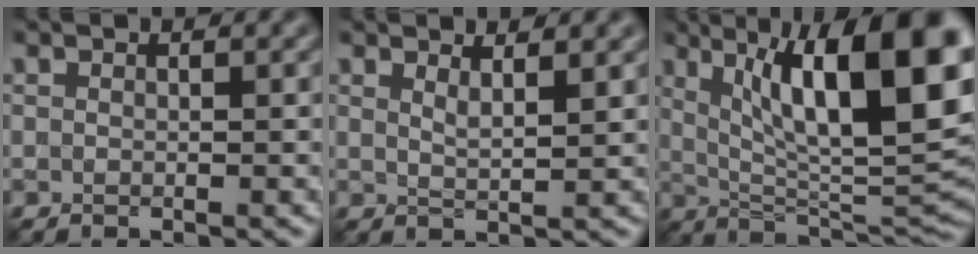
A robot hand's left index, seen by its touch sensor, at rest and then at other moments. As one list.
[{"total": 2.0, "force": [1.5, 0.4, 1.3], "torque": [-0.014, -0.001, 0.023]}, {"total": 15.0, "force": [5.2, 4.3, 13.4], "torque": [-0.192, 0.001, 0.086]}]